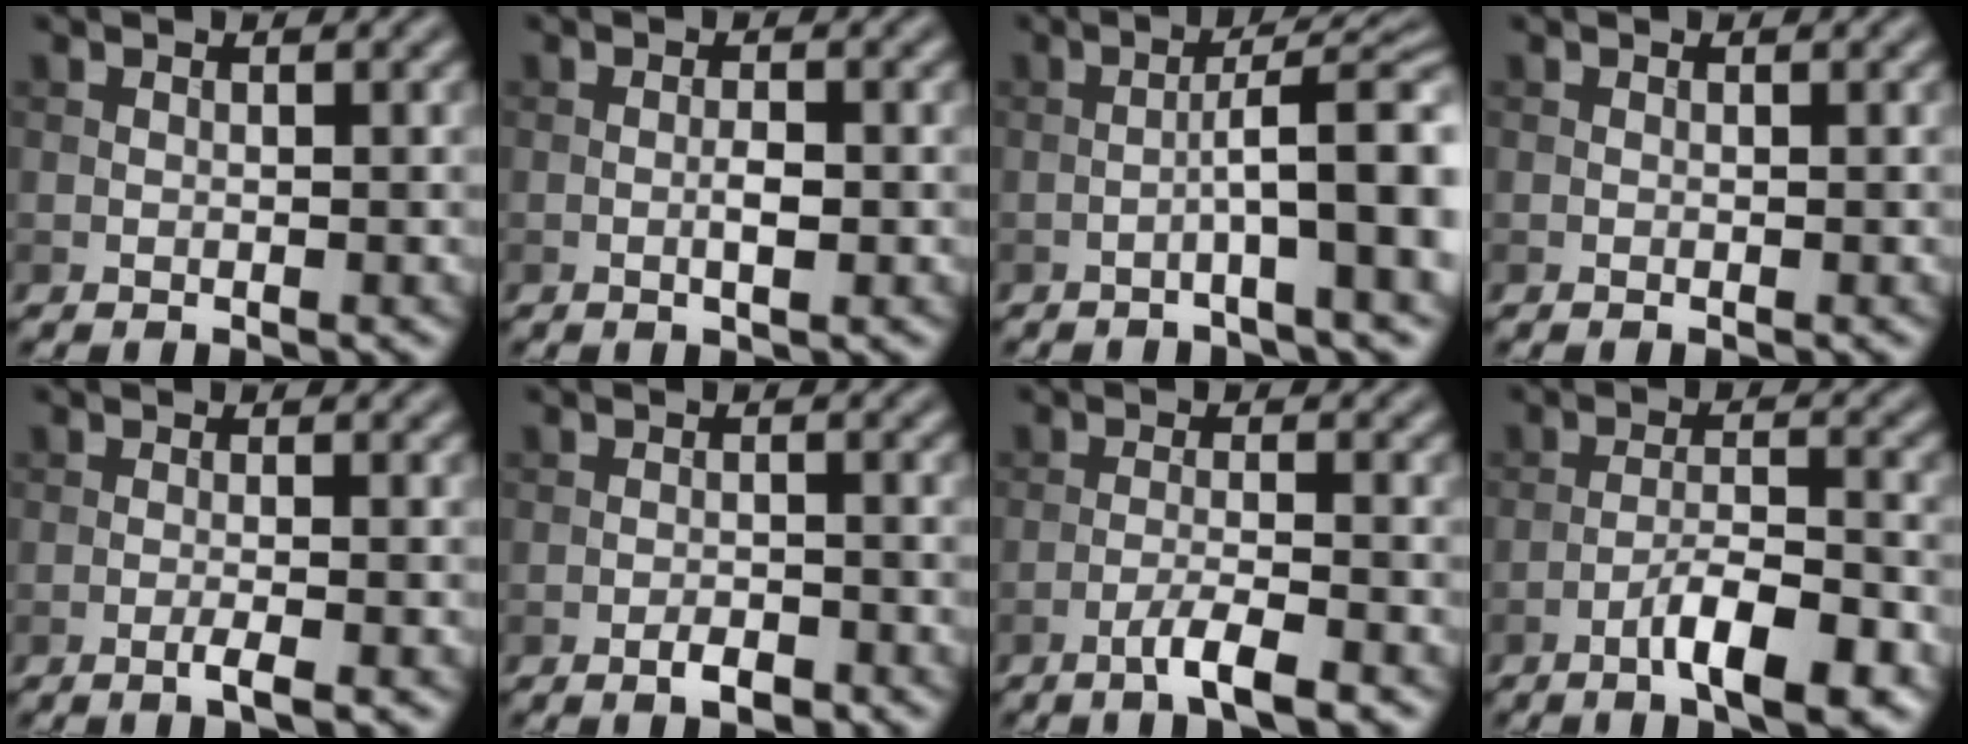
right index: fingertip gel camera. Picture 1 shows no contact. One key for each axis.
{"total": 1.5, "fx": -0.4, "fy": 0.3, "fz": 1.4, "tx": -0.026, "ty": 0.000, "tz": -0.008}
{"total": 8.3, "fx": -1.7, "fy": 1.5, "fz": 8.0, "tx": -0.115, "ty": 0.019, "tz": -0.034}
{"total": 0.0}
{"total": 1.8, "fx": -0.8, "fy": 0.3, "fz": 1.6, "tx": -0.021, "ty": 0.004, "tz": -0.020}
{"total": 1.8, "fx": -1.2, "fy": 0.6, "fz": 1.2, "tx": -0.017, "ty": 0.002, "tz": -0.020}
{"total": 3.2, "fx": -2.0, "fy": 0.3, "fz": 2.5, "tx": -0.043, "ty": 0.006, "tz": -0.045}
{"total": 5.9, "fx": -3.4, "fy": 1.3, "fz": 4.6, "tx": -0.077, "ty": 0.008, "tz": -0.057}